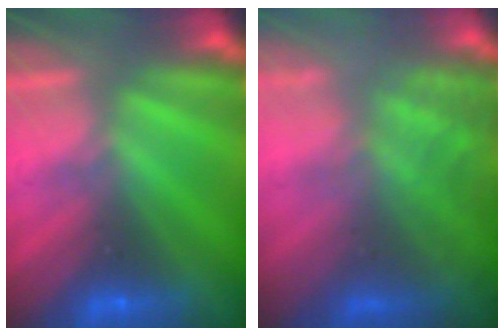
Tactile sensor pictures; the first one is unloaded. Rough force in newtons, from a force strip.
{"total": 7.3}